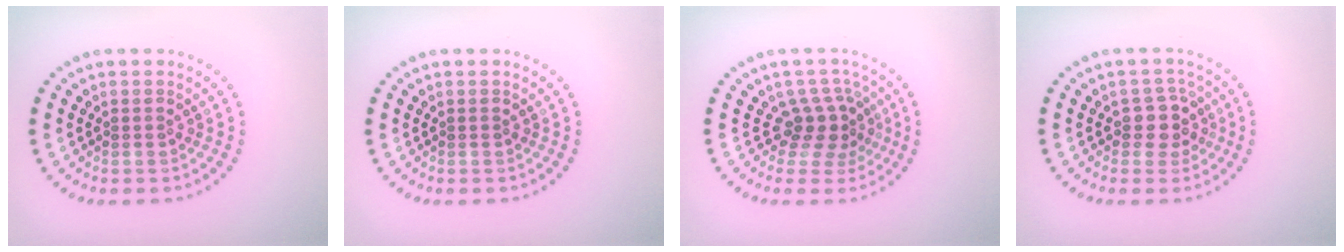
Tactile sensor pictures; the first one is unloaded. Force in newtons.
{"total": 0.0}
{"total": 2.9, "press": 1.9, "slide": 2.1}
{"total": 2.4, "press": 2.0, "slide": 1.3}